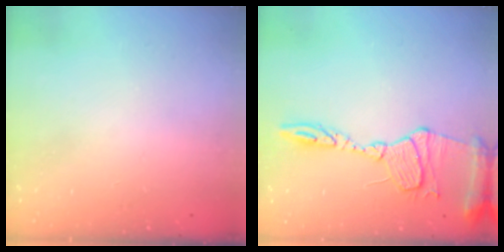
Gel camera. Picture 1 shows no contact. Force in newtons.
{"total": 13.4, "press": 13.4, "slide": 1.1}